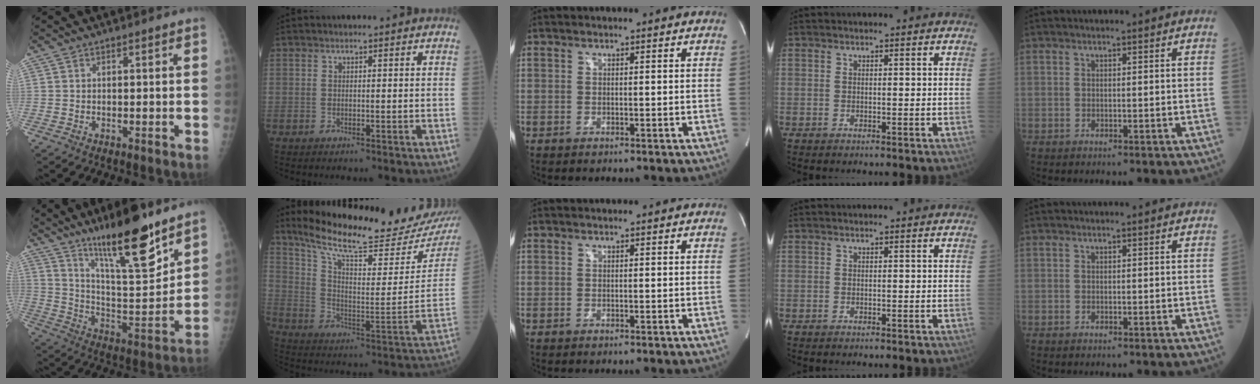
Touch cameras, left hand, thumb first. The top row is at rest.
{"thumb": {"total": 18.7, "force": [13.0, 3.8, 12.9], "torque": [-0.180, -0.087, 0.224]}, "index": {"total": 23.9, "force": [21.1, 2.2, 10.9], "torque": [-0.182, -0.071, 0.297]}}